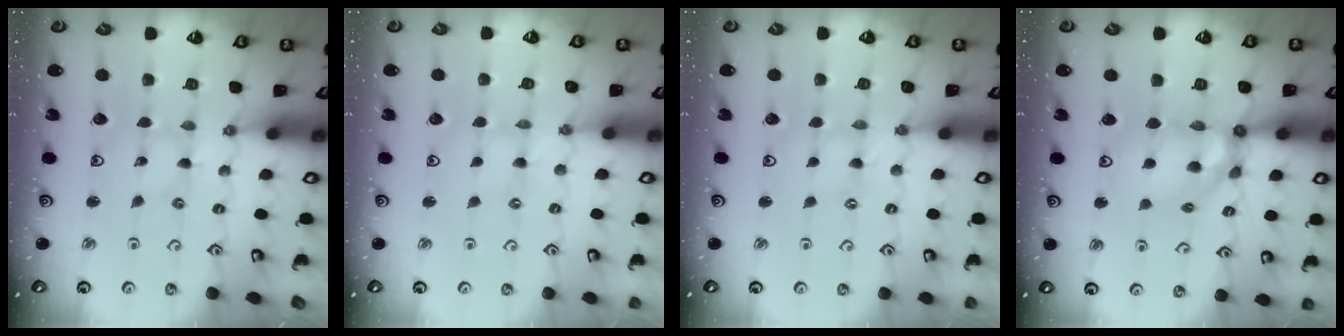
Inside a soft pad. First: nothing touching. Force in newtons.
{"total": 0.0}
{"total": 0.0}
{"total": 11.1, "press": 10.9, "slide": 1.6}